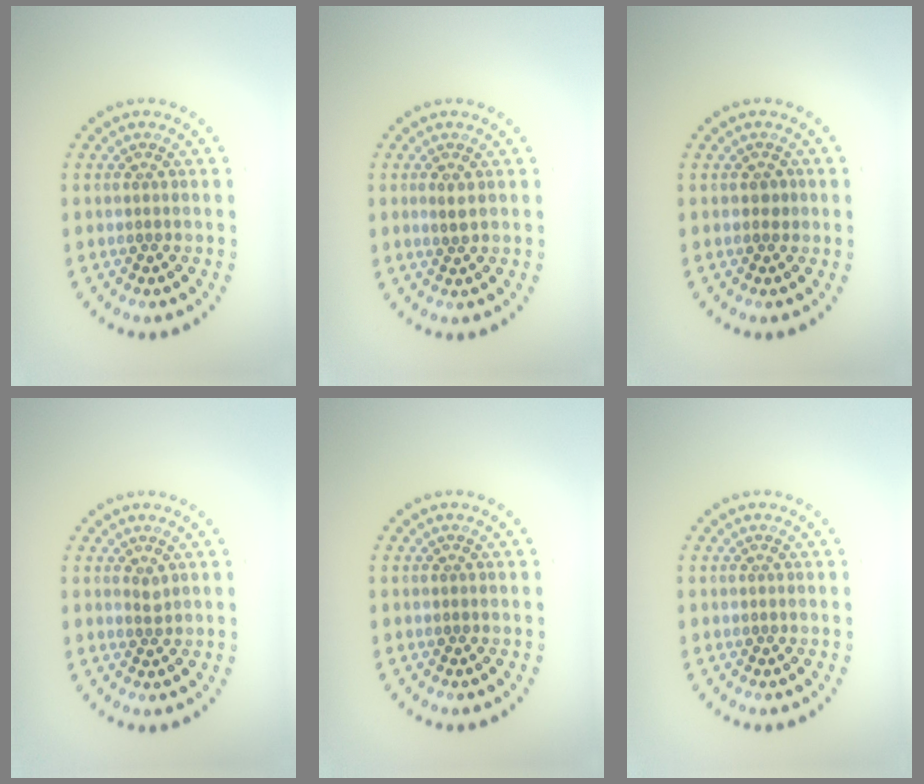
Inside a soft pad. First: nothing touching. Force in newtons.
{"total": 1.0, "press": 0.9, "slide": 0.5}
{"total": 0.8, "press": 0.8, "slide": 0.3}
{"total": 0.7, "press": 0.6, "slide": 0.4}
{"total": 0.0}
{"total": 0.0}